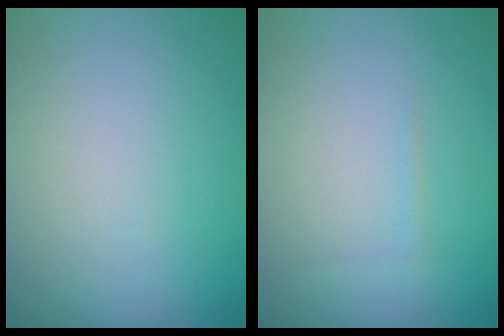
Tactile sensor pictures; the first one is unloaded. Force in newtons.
{"total": 0.5, "press": 0.5, "slide": 0.1}